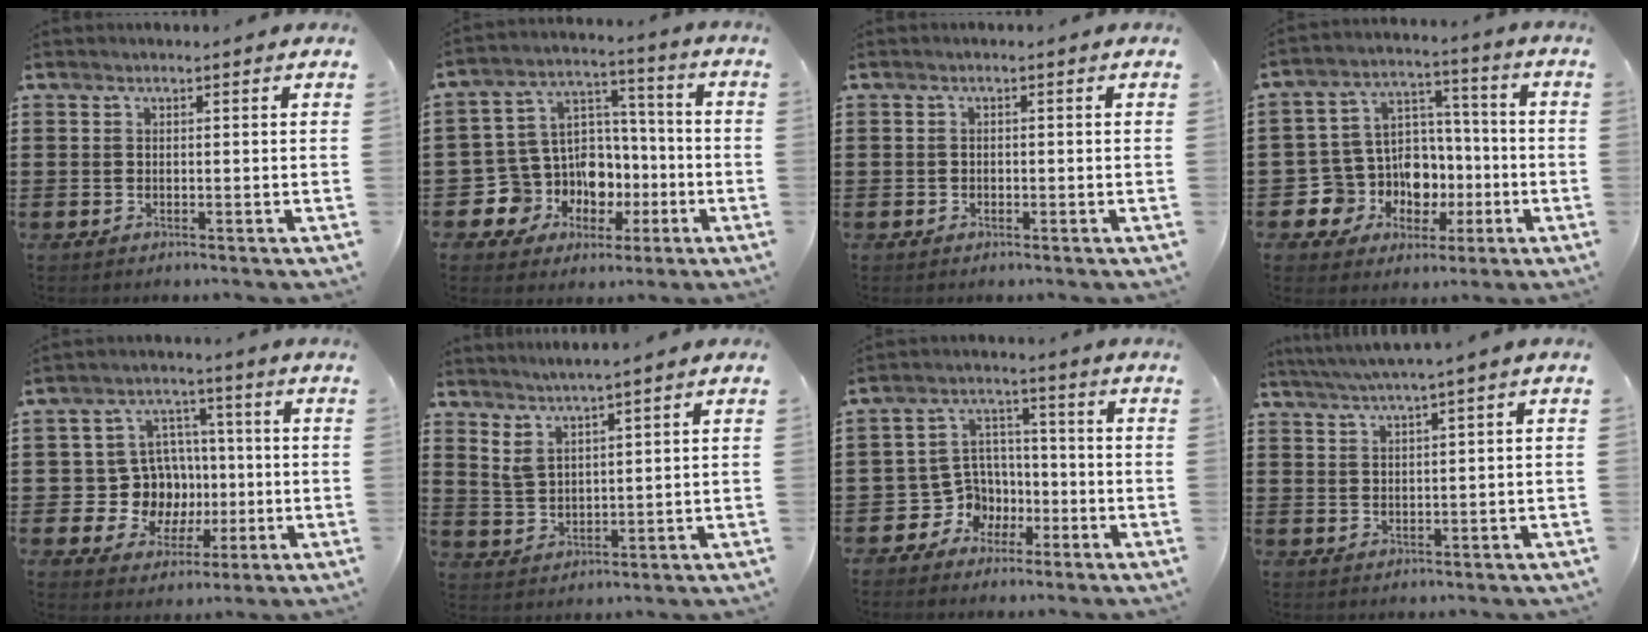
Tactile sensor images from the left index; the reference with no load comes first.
{"total": 10.7, "force": [-3.6, 9.5, 3.3], "torque": [-0.113, -0.002, -0.054]}
{"total": 0.6, "force": [-0.3, 0.6, 0.0], "torque": [-0.004, 0.003, -0.007]}
{"total": 10.0, "force": [-2.3, 9.1, 3.6], "torque": [-0.116, -0.001, -0.030]}
{"total": 9.5, "force": [-0.3, 8.9, 3.1], "torque": [-0.083, 0.013, 0.006]}
{"total": 3.4, "force": [2.8, 0.5, 1.8], "torque": [-0.045, -0.009, 0.051]}
{"total": 6.5, "force": [-2.3, 5.9, 1.5], "torque": [-0.060, 0.004, -0.044]}
{"total": 2.6, "force": [1.7, -0.6, 1.9], "torque": [-0.038, -0.003, 0.030]}